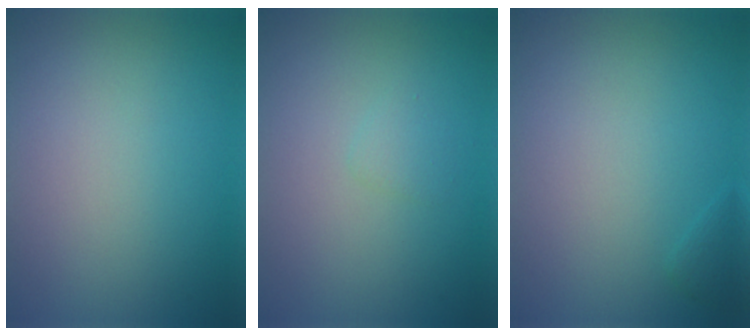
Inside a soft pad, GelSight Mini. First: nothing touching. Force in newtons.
{"total": 0.8, "press": 0.8, "slide": 0.0}
{"total": 0.7, "press": 0.7, "slide": 0.1}